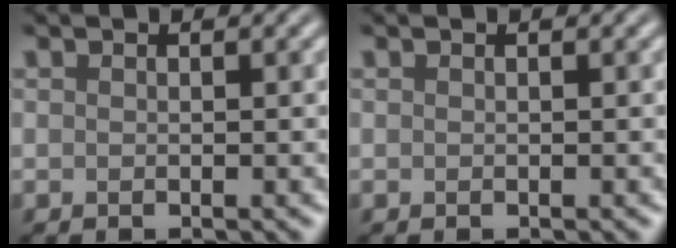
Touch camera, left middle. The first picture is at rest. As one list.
[{"total": 0.0}]